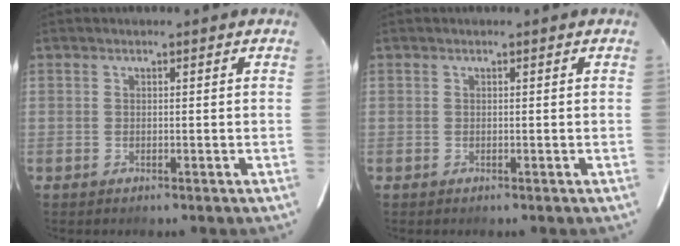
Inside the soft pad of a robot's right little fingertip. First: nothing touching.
{"total": 0.0}